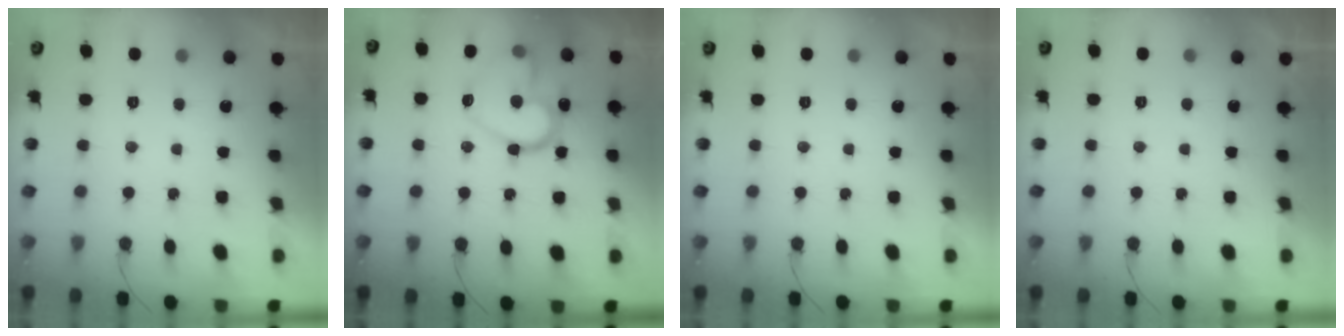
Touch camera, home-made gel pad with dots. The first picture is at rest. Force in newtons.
{"total": 16.9, "press": 16.8, "slide": 1.7}
{"total": 0.0}
{"total": 1.7, "press": 1.7, "slide": 0.1}